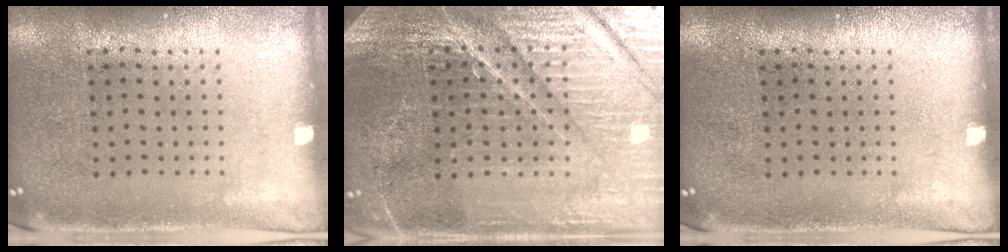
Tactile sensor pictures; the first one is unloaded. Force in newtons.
{"total": 5.4, "press": 5.0, "slide": 2.0}
{"total": 0.0}